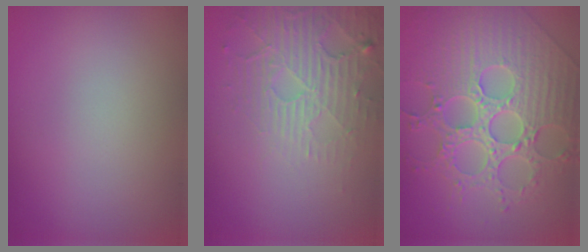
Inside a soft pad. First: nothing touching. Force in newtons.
{"total": 5.4, "press": 3.4, "slide": 4.2}
{"total": 9.1, "press": 6.6, "slide": 6.2}